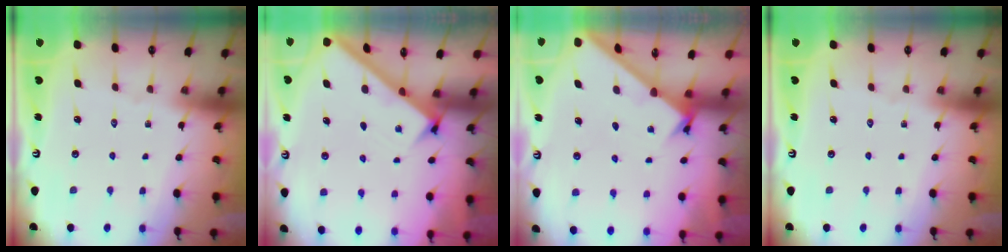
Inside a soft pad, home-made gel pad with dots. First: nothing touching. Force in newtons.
{"total": 2.6, "press": 2.6, "slide": 0.3}
{"total": 1.7, "press": 1.7, "slide": 0.1}
{"total": 0.0}